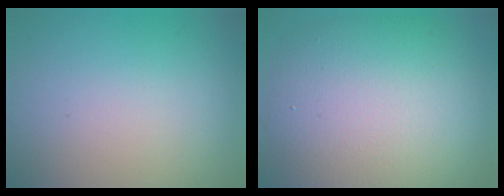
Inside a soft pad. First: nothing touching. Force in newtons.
{"total": 10.6, "press": 10.6, "slide": 0.8}